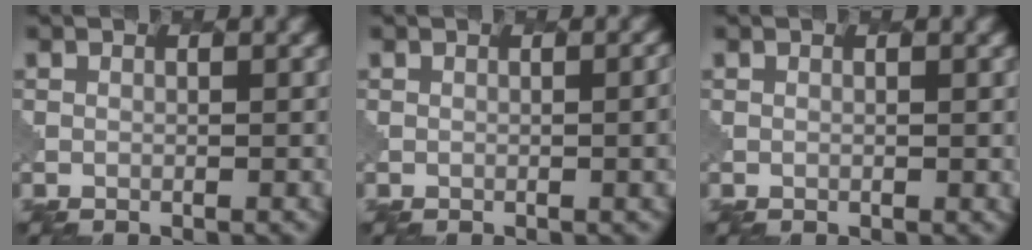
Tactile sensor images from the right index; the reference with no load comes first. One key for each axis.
{"total": 2.9, "fx": 0.0, "fy": 1.1, "fz": 2.7, "tx": -0.015, "ty": 0.007, "tz": -0.002}
{"total": 0.0}